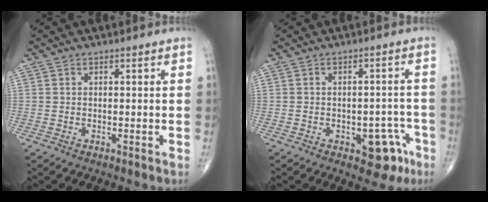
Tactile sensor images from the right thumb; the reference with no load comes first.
{"total": 7.2, "force": [-3.4, 4.0, 4.9], "torque": [-0.029, 0.028, -0.037]}